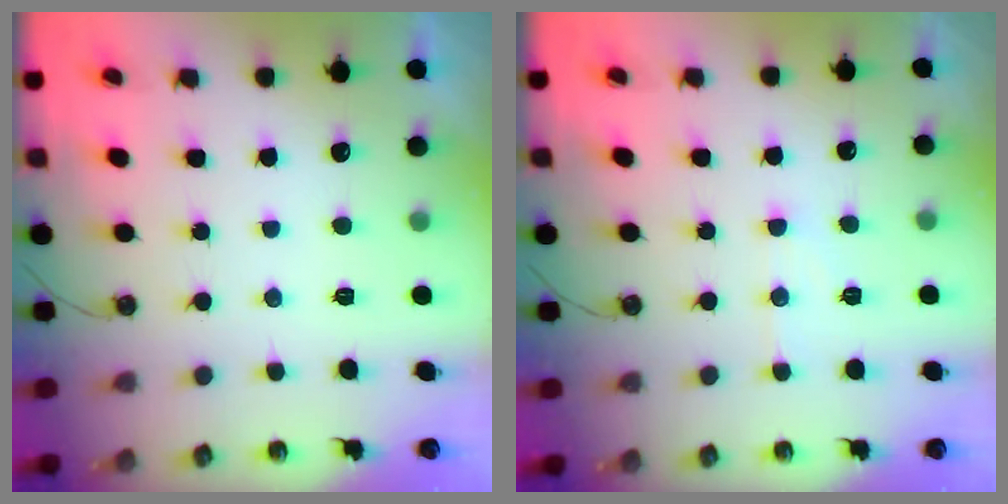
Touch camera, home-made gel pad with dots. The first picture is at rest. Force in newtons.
{"total": 6.4, "press": 6.4, "slide": 0.6}